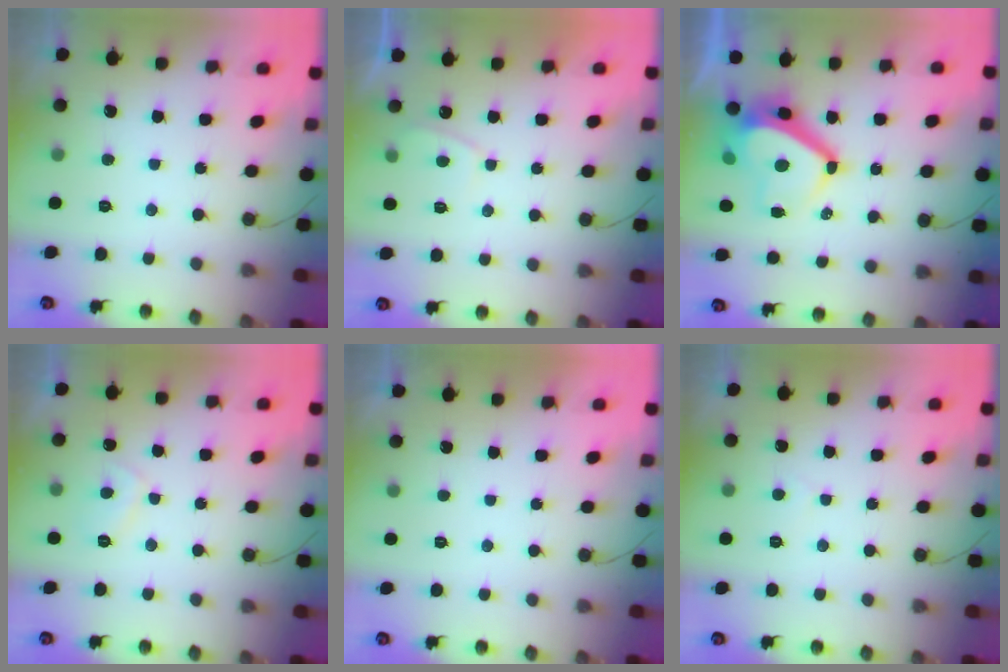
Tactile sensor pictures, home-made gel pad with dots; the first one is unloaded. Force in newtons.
{"total": 1.5, "press": 1.3, "slide": 0.6}
{"total": 11.4, "press": 11.3, "slide": 1.2}
{"total": 2.7, "press": 2.6, "slide": 0.4}
{"total": 2.2, "press": 2.1, "slide": 0.4}
{"total": 2.9, "press": 2.9, "slide": 0.4}